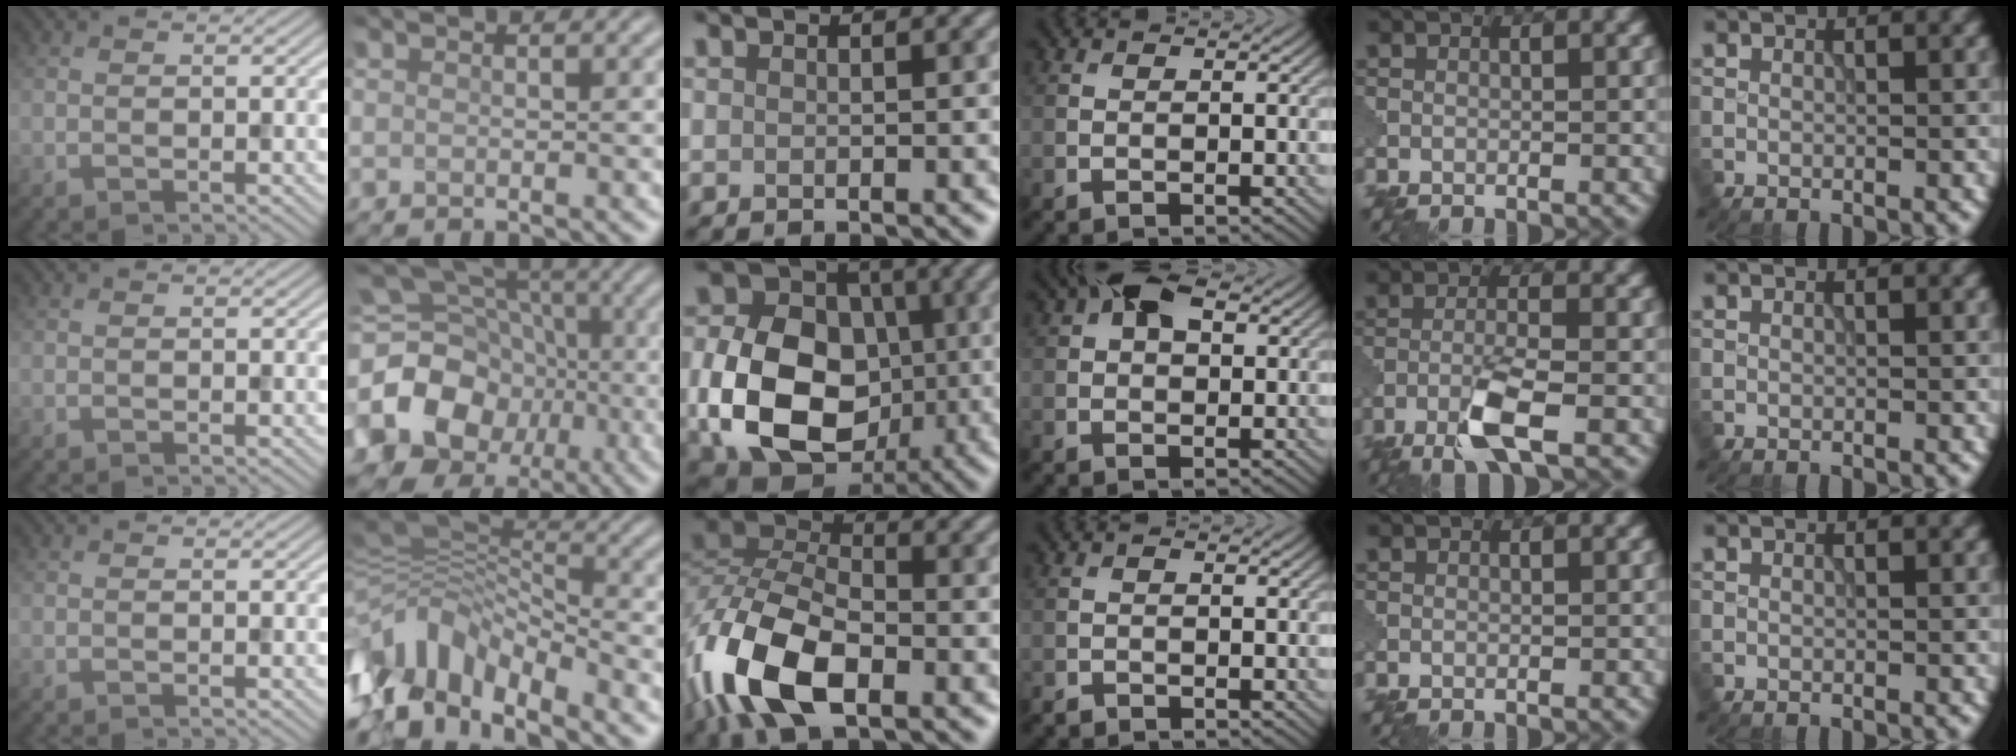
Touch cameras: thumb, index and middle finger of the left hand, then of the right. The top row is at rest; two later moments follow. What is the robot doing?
{"motion": "assemble", "object": "puzzle pieces"}